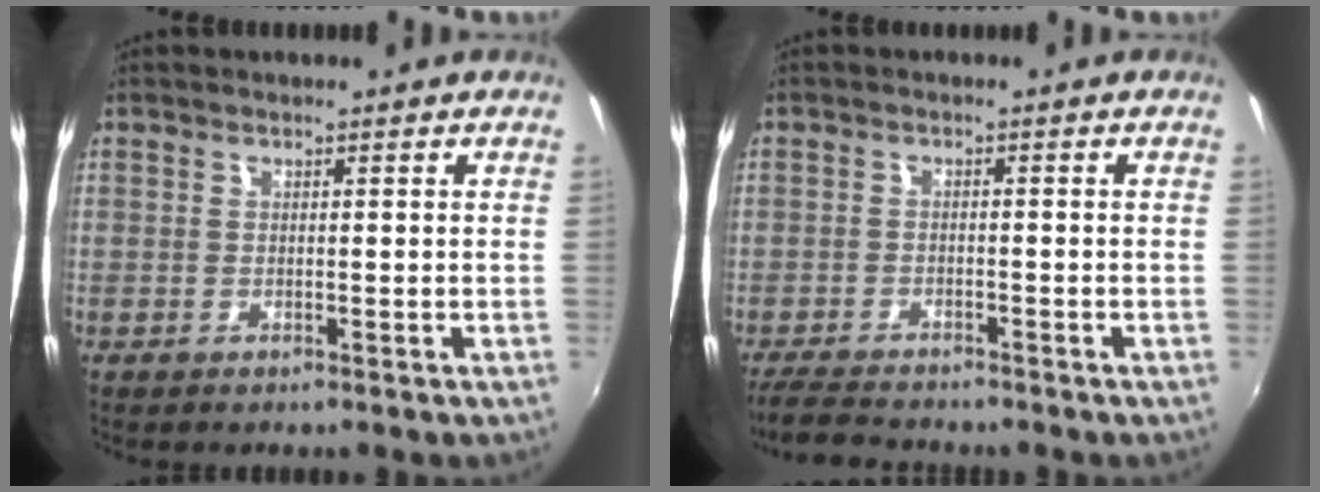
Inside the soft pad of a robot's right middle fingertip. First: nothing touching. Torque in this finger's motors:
{"motor_torque": [1.02, -1.03, 0.35, 0.15]}